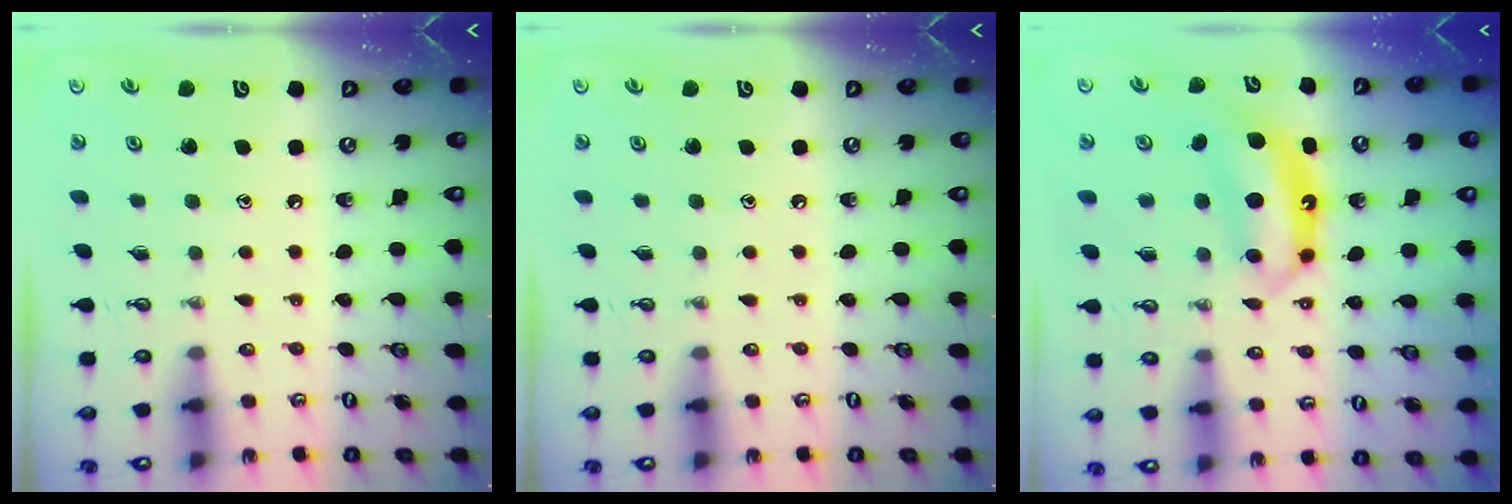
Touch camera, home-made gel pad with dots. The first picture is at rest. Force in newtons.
{"total": 0.0}
{"total": 6.9, "press": 6.9, "slide": 0.5}